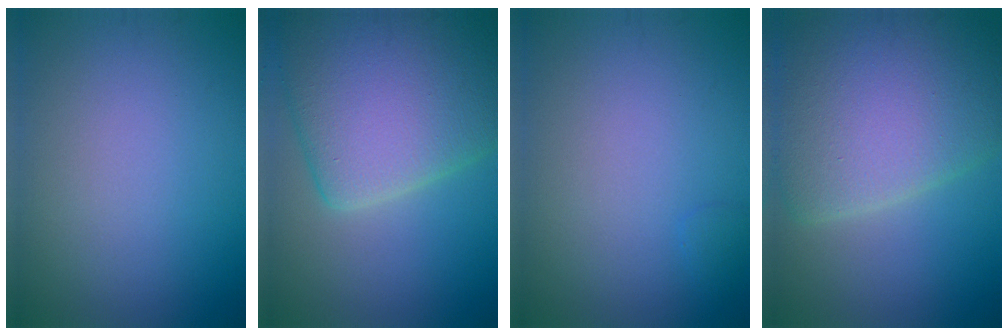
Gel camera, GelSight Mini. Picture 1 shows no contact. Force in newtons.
{"total": 11.3, "press": 11.2, "slide": 0.4}
{"total": 0.6, "press": 0.6, "slide": 0.1}
{"total": 10.1, "press": 10.1, "slide": 0.2}